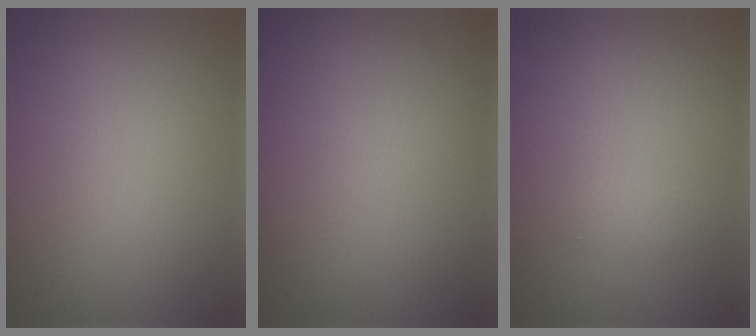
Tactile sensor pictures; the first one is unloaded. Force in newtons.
{"total": 0.0}
{"total": 0.8, "press": 0.8, "slide": 0.0}